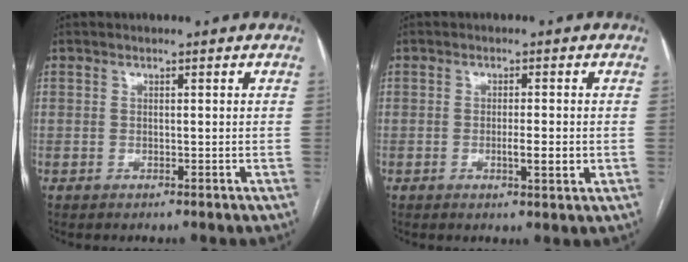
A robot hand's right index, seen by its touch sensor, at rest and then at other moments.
{"total": 3.3, "force": [-0.6, 0.5, 3.2], "torque": [-0.051, -0.001, -0.005]}